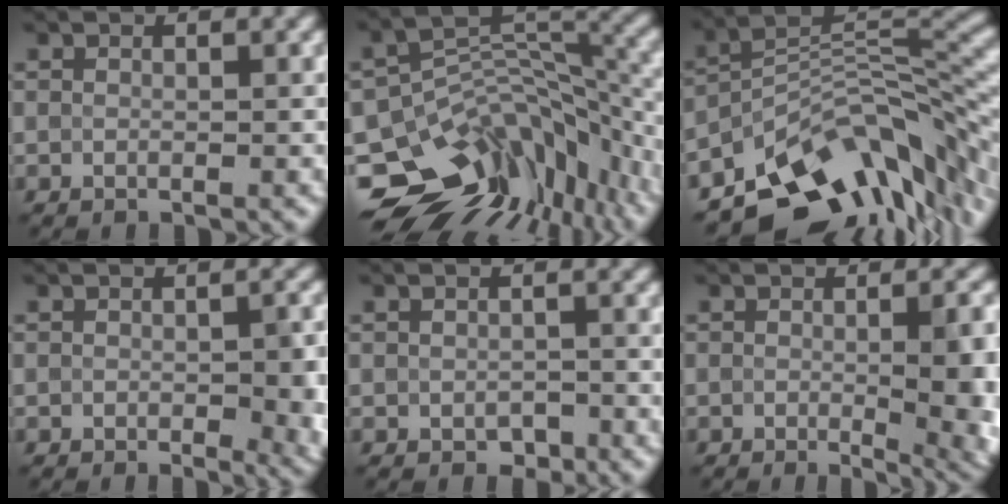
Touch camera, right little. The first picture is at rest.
{"total": 14.4, "force": [-8.6, 8.0, 8.4], "torque": [-0.165, -0.011, -0.106]}
{"total": 12.8, "force": [-8.6, 5.3, 7.9], "torque": [-0.129, 0.005, -0.139]}
{"total": 4.0, "force": [-1.1, 0.8, 3.7], "torque": [-0.052, -0.007, 0.000]}
{"total": 0.7, "force": [-0.7, 0.1, -0.2], "torque": [-0.007, -0.003, 0.002]}
{"total": 5.7, "force": [-0.7, 1.1, 5.6], "torque": [-0.063, -0.003, 0.006]}